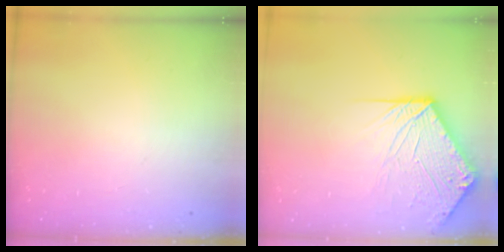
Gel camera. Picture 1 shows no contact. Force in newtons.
{"total": 11.6, "press": 11.4, "slide": 1.7}